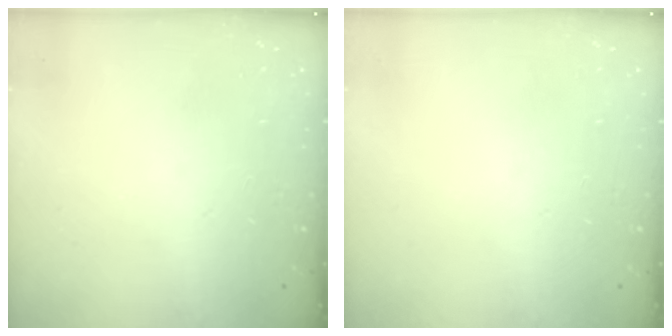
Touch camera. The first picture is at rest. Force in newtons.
{"total": 0.0}